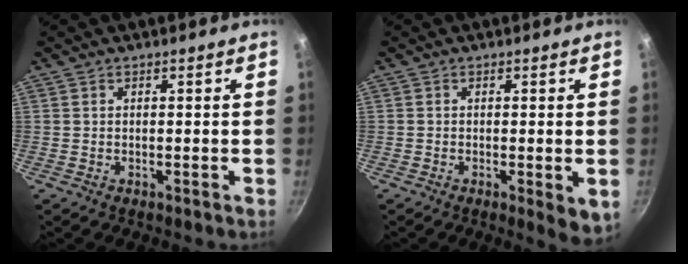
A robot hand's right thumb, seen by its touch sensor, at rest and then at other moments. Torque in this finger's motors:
{"motor_torque": [-0.01, 0.41, 0.00, -0.07, 0.00]}